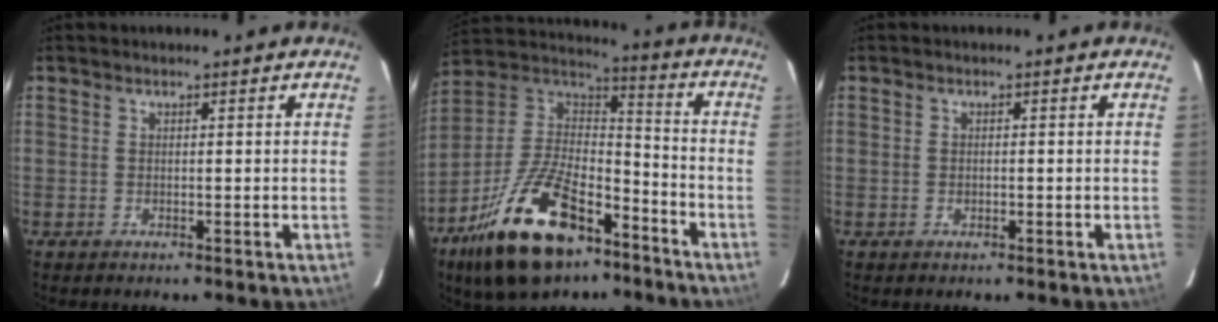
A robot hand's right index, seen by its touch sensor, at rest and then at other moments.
{"total": 23.8, "force": [-13.9, 11.3, 15.7], "torque": [-0.317, -0.008, -0.233]}
{"total": 0.6, "force": [-0.2, 0.4, 0.4], "torque": [-0.008, 0.000, -0.004]}